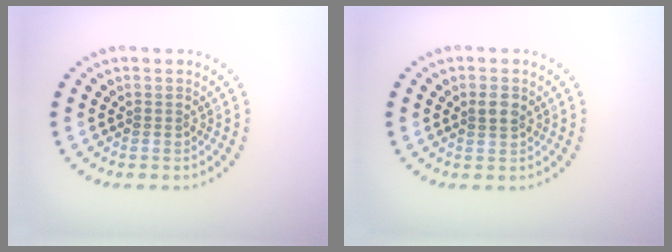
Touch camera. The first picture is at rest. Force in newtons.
{"total": 1.7, "press": 1.6, "slide": 0.6}